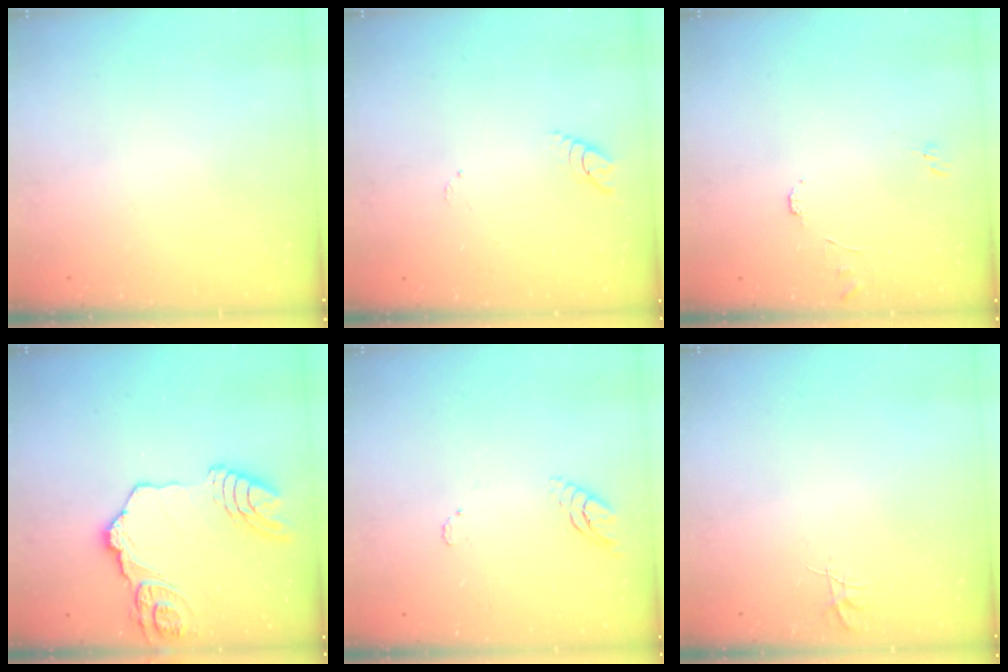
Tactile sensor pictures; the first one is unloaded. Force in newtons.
{"total": 3.7, "press": 3.7, "slide": 0.4}
{"total": 7.2, "press": 7.1, "slide": 0.7}
{"total": 18.6, "press": 18.5, "slide": 2.1}
{"total": 4.8, "press": 4.8, "slide": 0.4}
{"total": 3.6, "press": 3.6, "slide": 0.3}